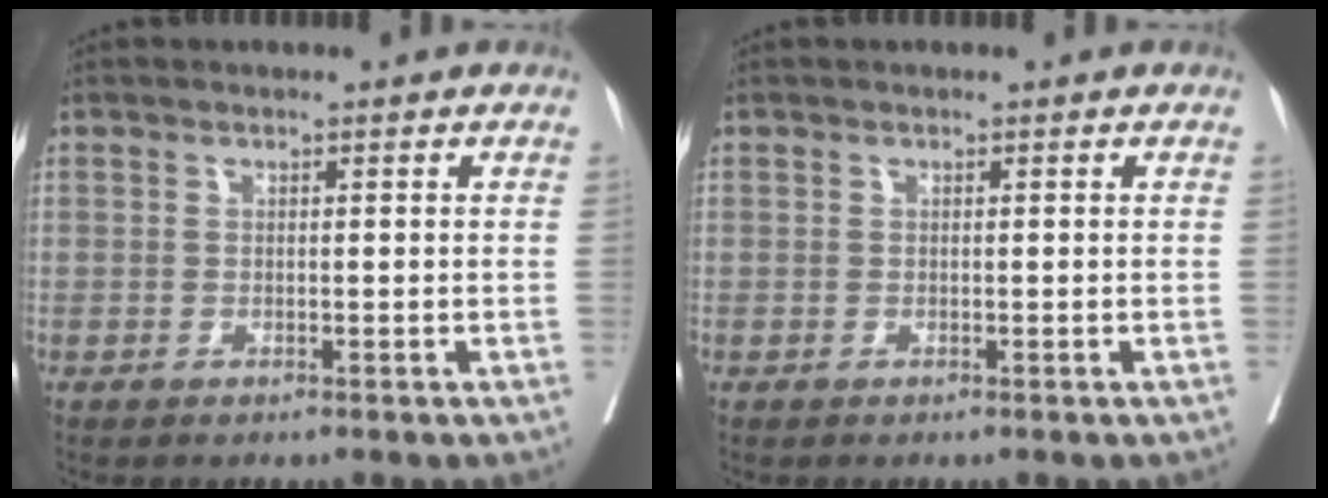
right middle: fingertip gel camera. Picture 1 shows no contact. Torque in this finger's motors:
{"motor_torque": [-0.01, 0.03, 0.04, 0.00]}